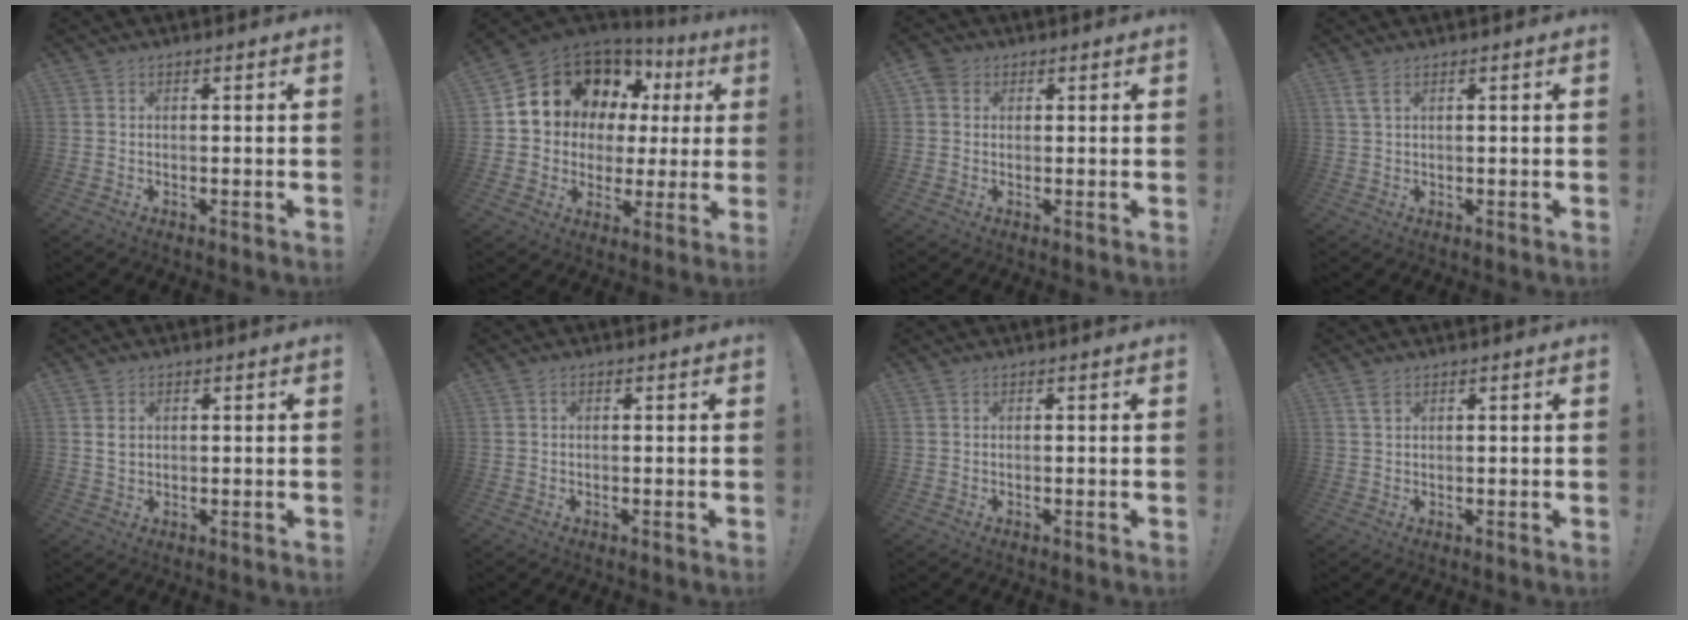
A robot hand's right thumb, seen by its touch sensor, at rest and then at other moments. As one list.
[{"total": 13.1, "force": [7.5, 9.6, 4.8], "torque": [-0.082, -0.055, 0.159]}, {"total": 3.4, "force": [1.5, 2.8, 1.3], "torque": [-0.025, 0.003, 0.029]}, {"total": 3.0, "force": [1.5, 1.2, 2.3], "torque": [-0.043, -0.001, 0.028]}, {"total": 2.3, "force": [0.7, 1.8, 1.2], "torque": [-0.009, -0.002, 0.011]}, {"total": 0.7, "force": [0.0, 0.4, 0.6], "torque": [-0.015, 0.003, 0.002]}, {"total": 0.0}, {"total": 2.2, "force": [1.3, 1.1, 1.5], "torque": [-0.028, 0.000, 0.023]}]